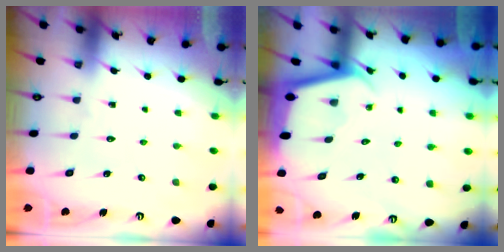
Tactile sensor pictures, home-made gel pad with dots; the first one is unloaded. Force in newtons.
{"total": 1.8, "press": 1.7, "slide": 0.2}